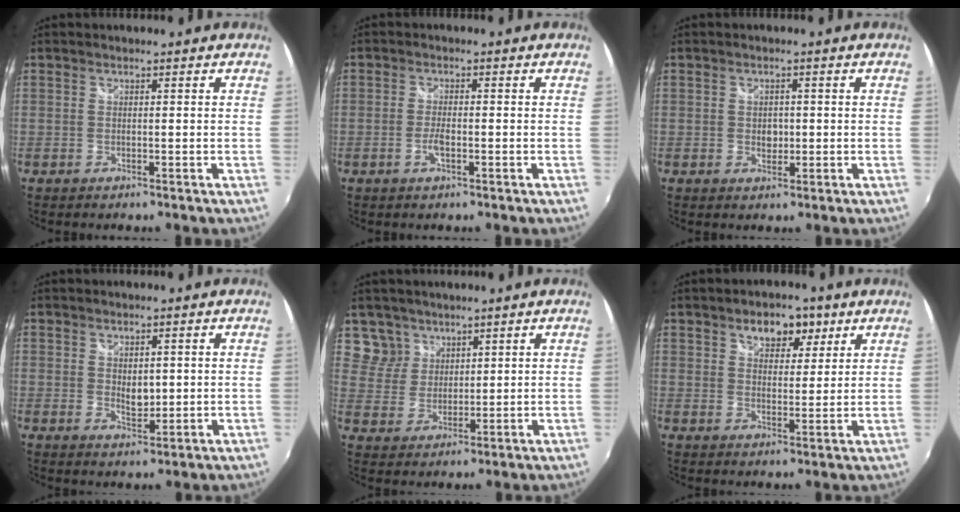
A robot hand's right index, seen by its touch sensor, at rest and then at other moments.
{"total": 2.7, "force": [-1.0, 0.9, 2.4], "torque": [-0.052, -0.002, -0.020]}
{"total": 2.6, "force": [-0.2, 2.1, 1.6], "torque": [-0.023, 0.000, -0.003]}
{"total": 3.5, "force": [0.5, 2.2, 2.7], "torque": [-0.040, -0.004, 0.009]}
{"total": 6.3, "force": [4.2, 4.6, -0.1], "torque": [0.003, 0.018, 0.086]}
{"total": 7.0, "force": [4.0, 4.3, 3.8], "torque": [-0.055, 0.013, 0.061]}